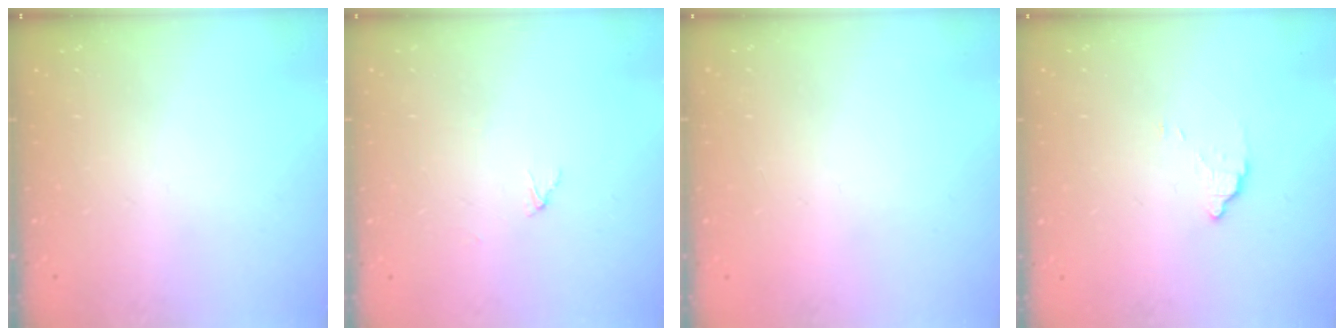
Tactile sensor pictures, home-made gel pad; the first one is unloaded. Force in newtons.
{"total": 2.7, "press": 2.7, "slide": 0.1}
{"total": 2.1, "press": 2.1, "slide": 0.1}
{"total": 2.4, "press": 2.4, "slide": 0.0}